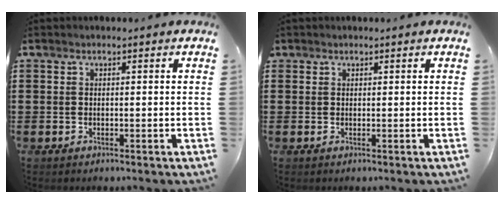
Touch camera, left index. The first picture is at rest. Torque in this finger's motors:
{"motor_torque": [0.15, -0.13, -0.01, 0.00]}